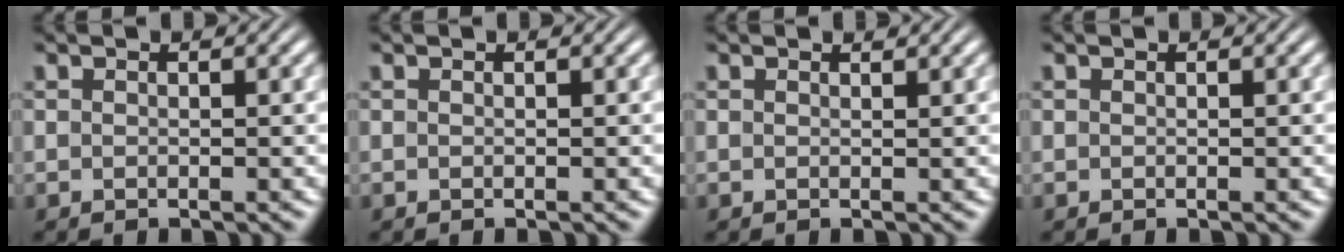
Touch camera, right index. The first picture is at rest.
{"total": 0.0}
{"total": 0.5, "force": [0.5, -0.2, 0.0], "torque": [0.006, -0.003, 0.009]}
{"total": 0.0}